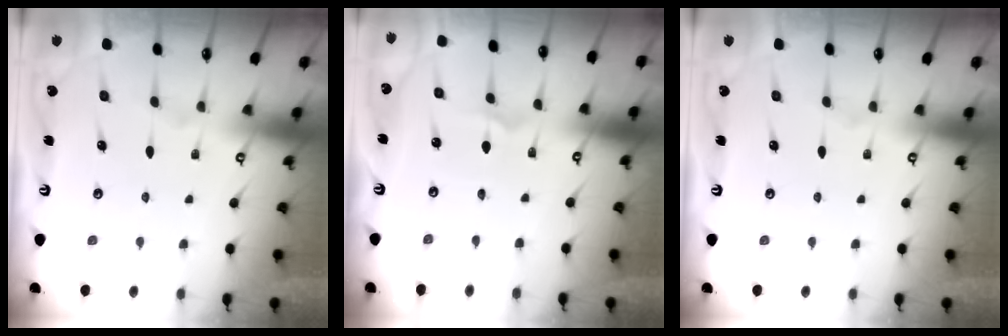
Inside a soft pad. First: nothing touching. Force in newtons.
{"total": 1.1, "press": 1.1, "slide": 0.1}
{"total": 0.0}